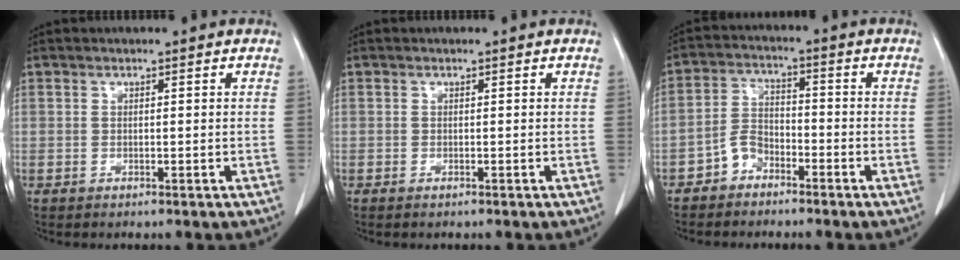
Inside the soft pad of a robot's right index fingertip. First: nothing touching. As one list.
[{"total": 0.0}, {"total": 4.4, "force": [-3.1, 2.8, 1.6], "torque": [-0.032, 0.010, -0.062]}]